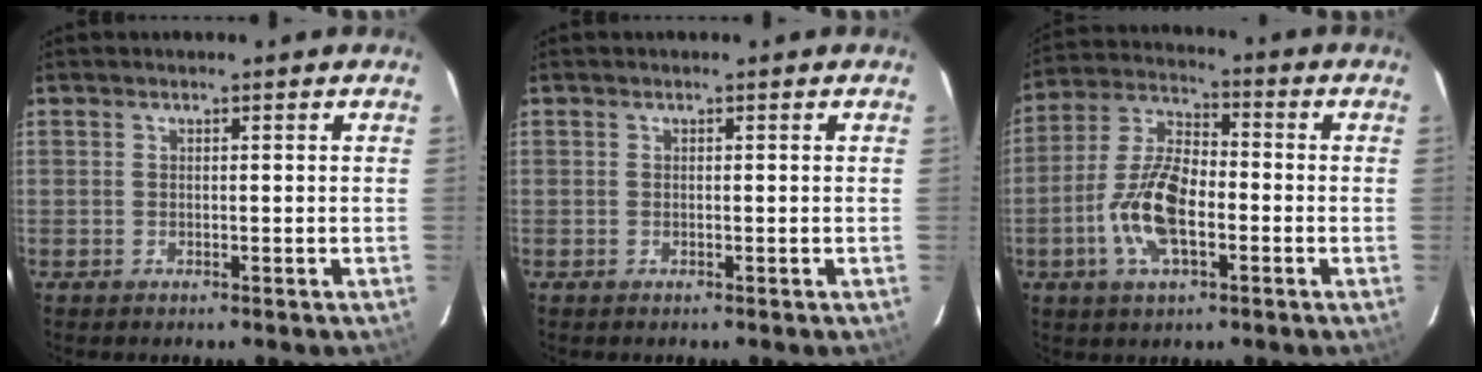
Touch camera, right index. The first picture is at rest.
{"total": 0.0}
{"total": 12.4, "force": [-3.7, 5.5, 10.5], "torque": [-0.221, 0.008, -0.073]}